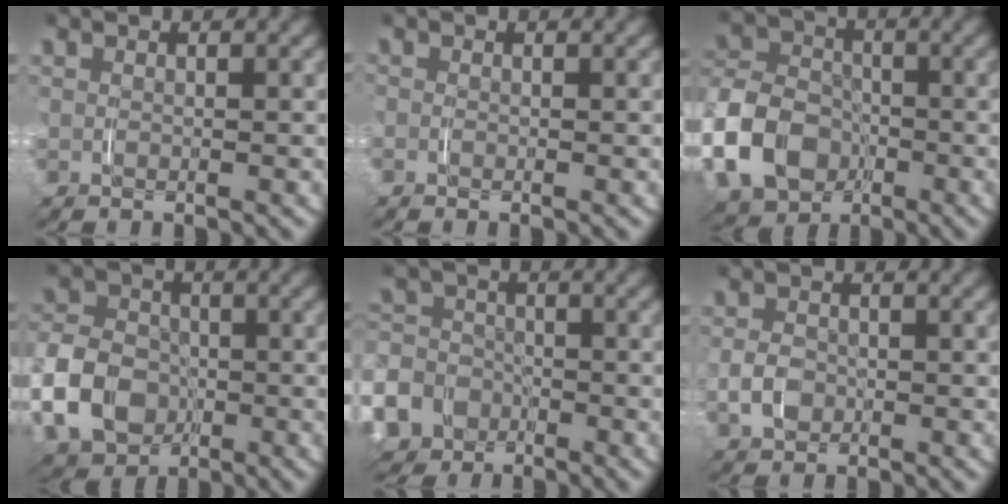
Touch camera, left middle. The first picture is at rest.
{"total": 0.7, "force": [-0.5, -0.2, -0.4], "torque": [0.006, -0.006, -0.010]}
{"total": 8.0, "force": [-3.0, 6.6, 3.4], "torque": [-0.086, -0.025, -0.055]}
{"total": 7.0, "force": [-2.5, 5.7, 3.1], "torque": [-0.073, -0.022, -0.044]}
{"total": 12.4, "force": [-6.3, 10.3, 2.7], "torque": [-0.067, -0.051, -0.114]}
{"total": 2.0, "force": [-0.9, 1.5, 0.9], "torque": [-0.028, -0.007, -0.013]}